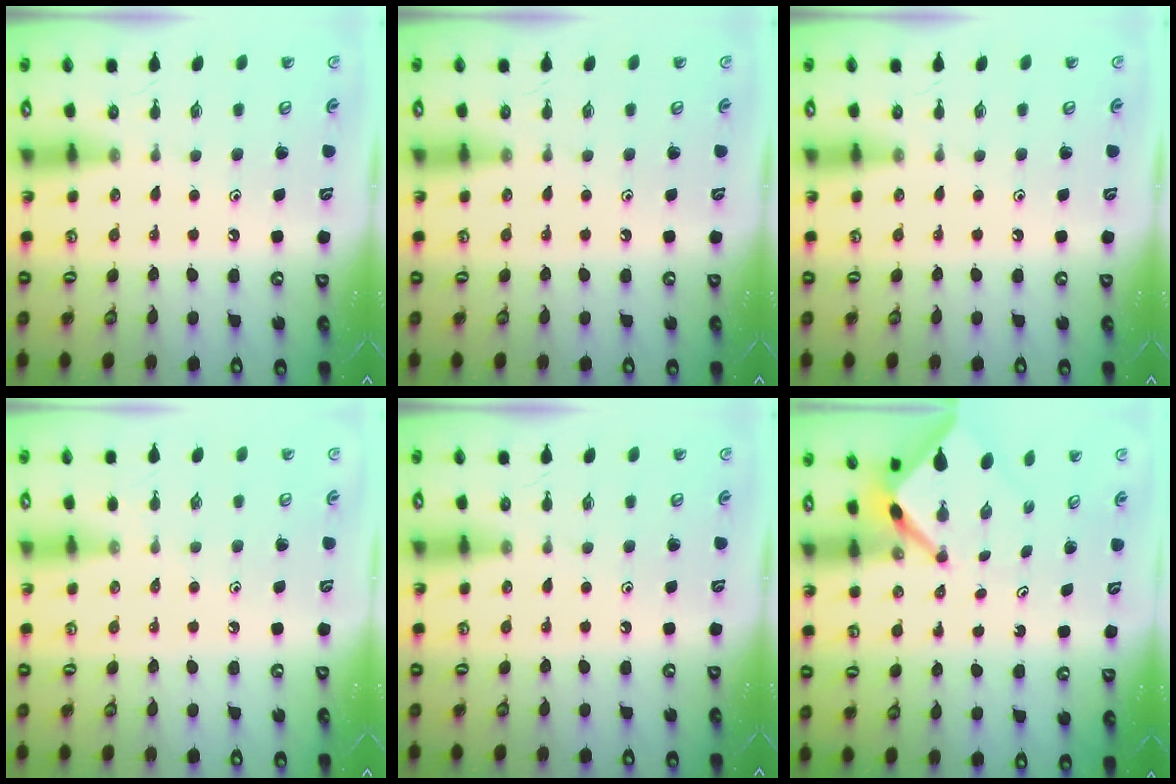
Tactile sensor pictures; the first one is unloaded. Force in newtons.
{"total": 0.0}
{"total": 0.0}
{"total": 1.9, "press": 1.9, "slide": 0.4}
{"total": 0.0}
{"total": 3.8, "press": 3.8, "slide": 0.2}